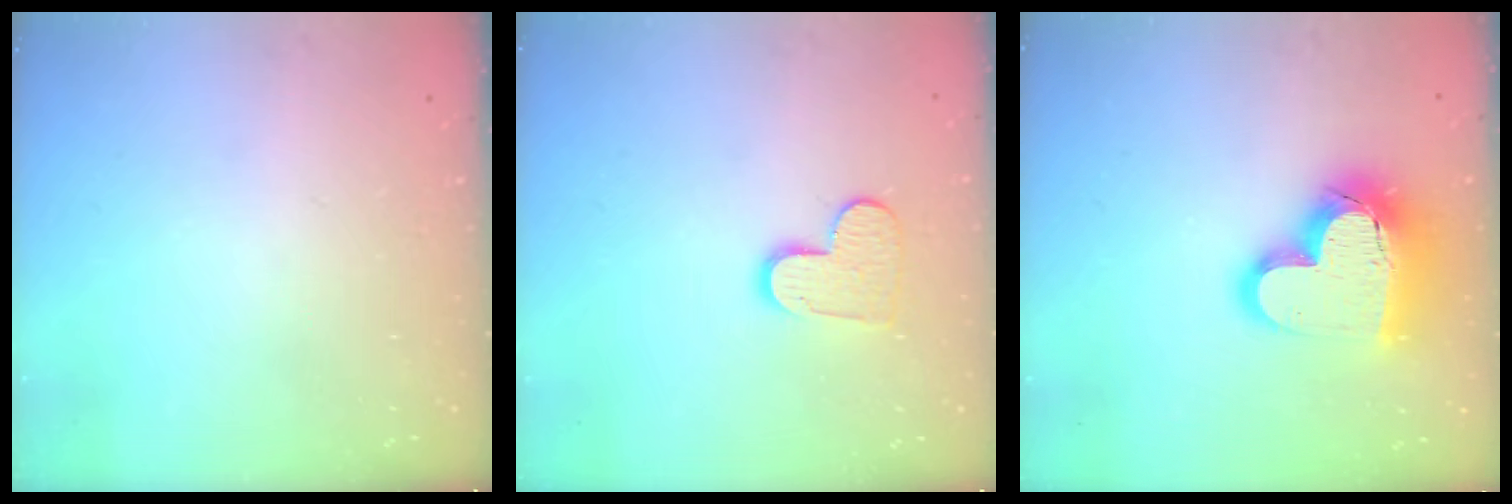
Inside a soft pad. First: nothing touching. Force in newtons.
{"total": 8.8, "press": 8.8, "slide": 0.2}
{"total": 19.2, "press": 19.2, "slide": 1.6}